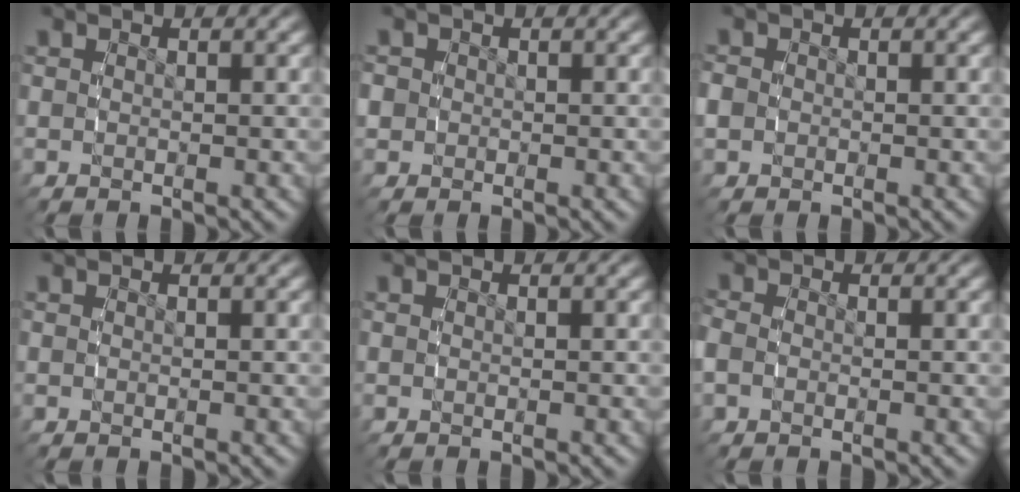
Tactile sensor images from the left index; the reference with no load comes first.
{"total": 2.3, "force": [-0.1, 2.2, 0.6], "torque": [-0.025, 0.000, -0.007]}
{"total": 1.6, "force": [-0.1, 1.5, 0.6], "torque": [-0.024, 0.000, -0.003]}
{"total": 0.0}
{"total": 0.0}
{"total": 1.5, "force": [-0.3, 1.3, 0.6], "torque": [-0.024, 0.001, -0.008]}